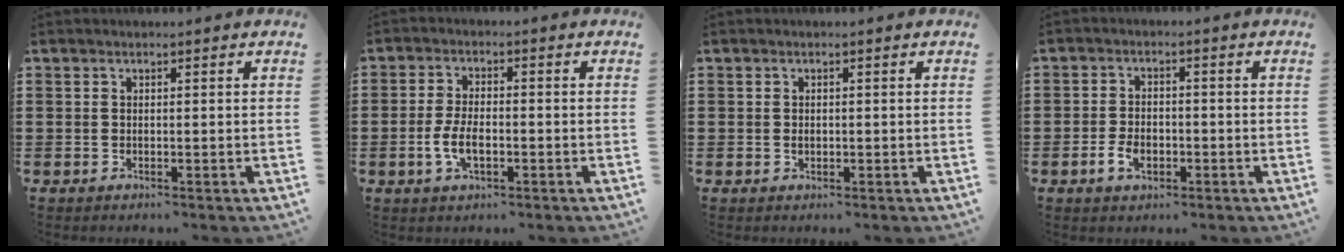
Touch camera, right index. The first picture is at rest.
{"total": 4.8, "force": [-1.3, 2.2, 4.1], "torque": [-0.091, 0.000, -0.029]}
{"total": 0.8, "force": [0.0, 0.6, 0.6], "torque": [-0.013, 0.003, -0.001]}
{"total": 3.6, "force": [-1.3, 2.3, 2.4], "torque": [-0.053, -0.001, -0.025]}